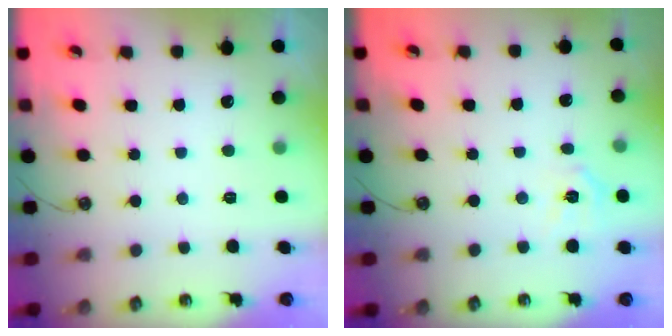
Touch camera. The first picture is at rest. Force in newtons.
{"total": 5.7, "press": 5.7, "slide": 0.6}